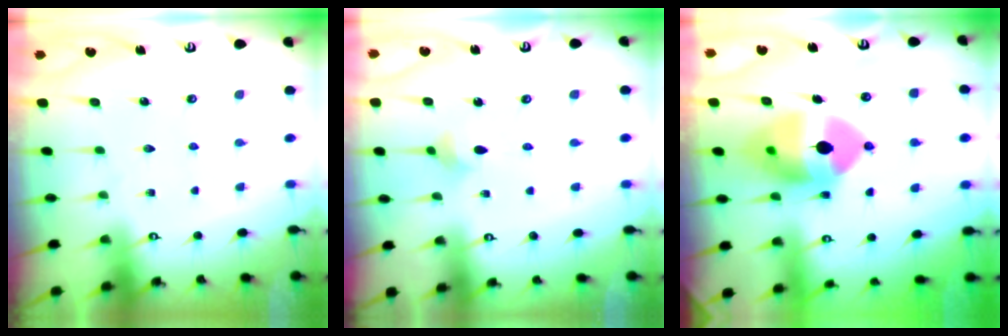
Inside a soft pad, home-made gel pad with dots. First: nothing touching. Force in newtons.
{"total": 4.4, "press": 4.3, "slide": 0.7}
{"total": 14.2, "press": 14.0, "slide": 2.0}